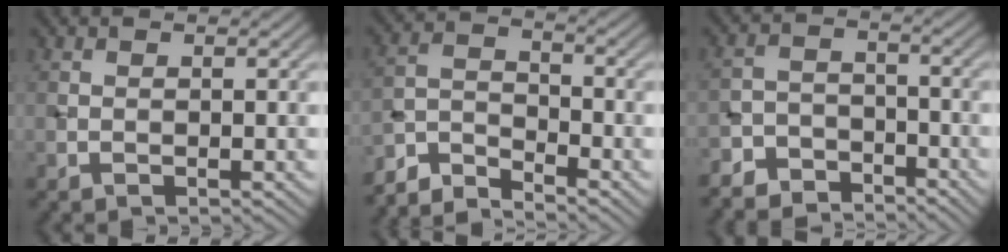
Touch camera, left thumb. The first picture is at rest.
{"total": 5.8, "force": [-5.2, 1.3, 2.0], "torque": [-0.046, -0.006, -0.119]}
{"total": 6.8, "force": [-6.1, 2.8, 1.3], "torque": [-0.026, -0.003, -0.114]}